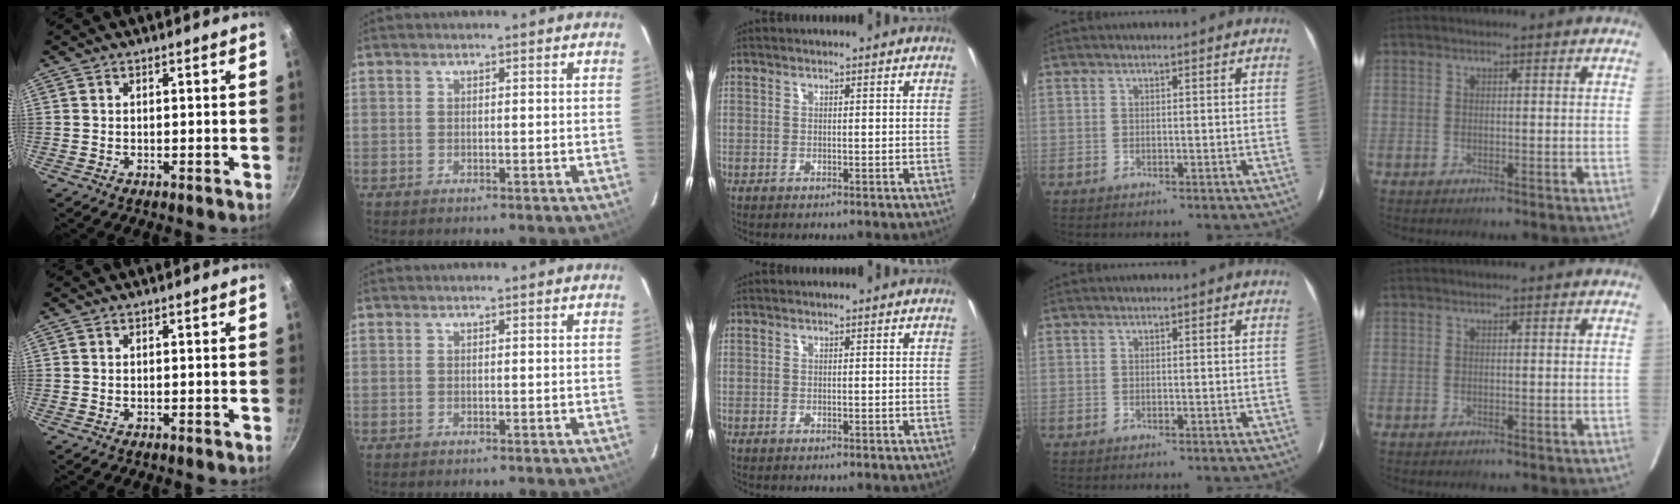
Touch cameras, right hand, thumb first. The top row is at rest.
{}